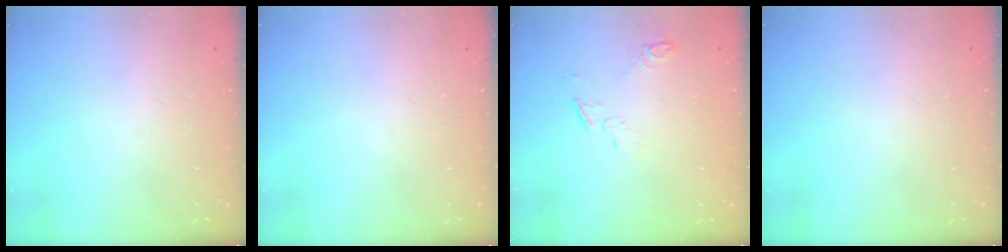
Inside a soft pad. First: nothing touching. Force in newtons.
{"total": 0.0}
{"total": 4.7, "press": 4.7, "slide": 0.6}
{"total": 0.0}